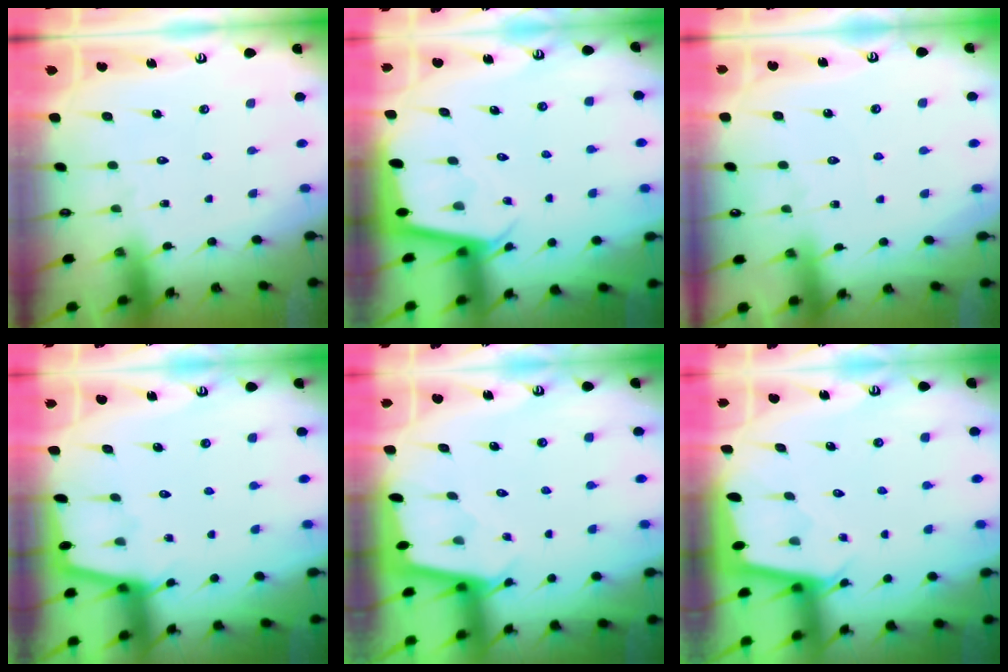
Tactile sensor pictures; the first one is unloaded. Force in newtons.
{"total": 2.5, "press": 2.5, "slide": 0.1}
{"total": 3.2, "press": 3.1, "slide": 0.5}
{"total": 1.8, "press": 1.8, "slide": 0.3}
{"total": 1.8, "press": 1.8, "slide": 0.2}
{"total": 1.9, "press": 1.9, "slide": 0.1}